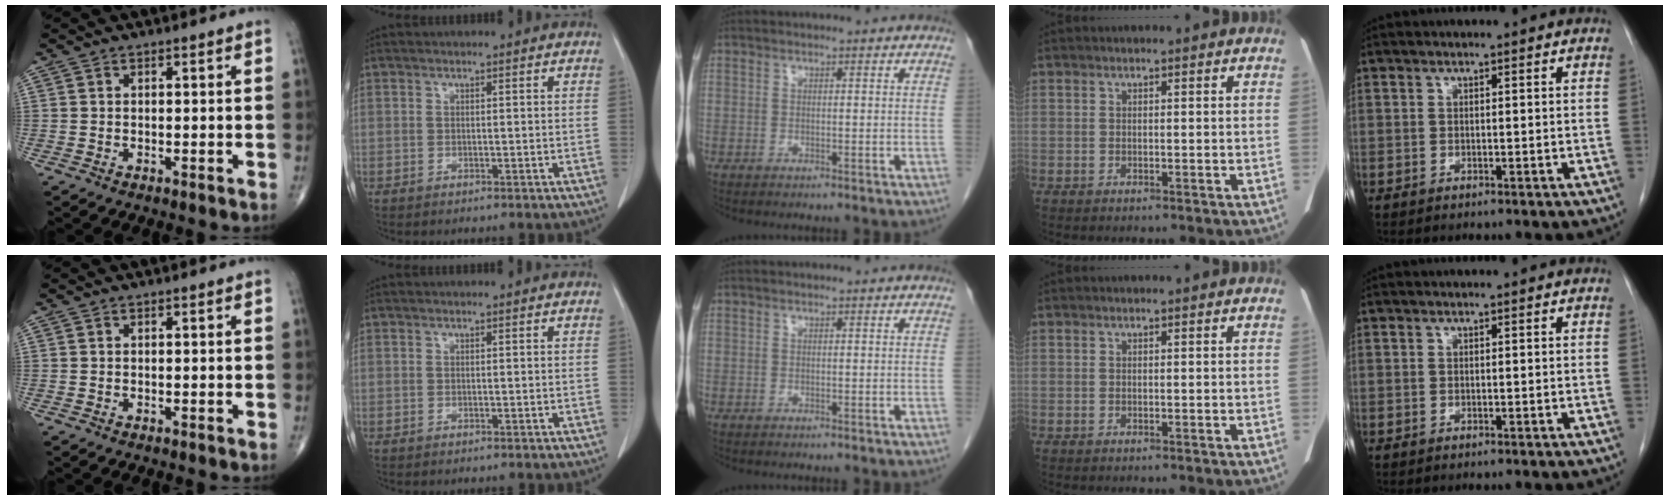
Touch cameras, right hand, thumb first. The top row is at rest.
{}